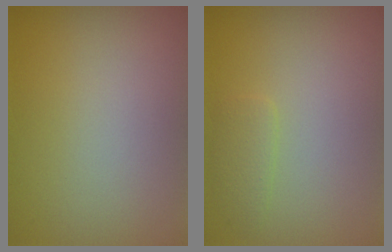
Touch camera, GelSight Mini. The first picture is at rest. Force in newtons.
{"total": 1.3, "press": 1.3, "slide": 0.1}